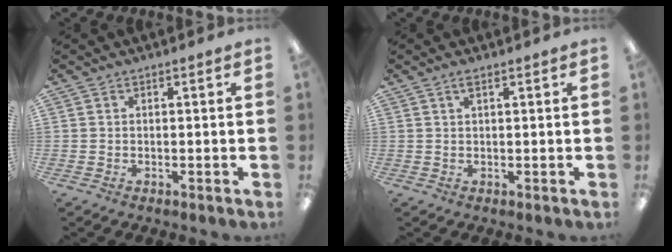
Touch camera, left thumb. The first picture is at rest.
{"total": 1.9, "force": [1.0, 0.5, 1.5], "torque": [-0.033, 0.004, 0.017]}